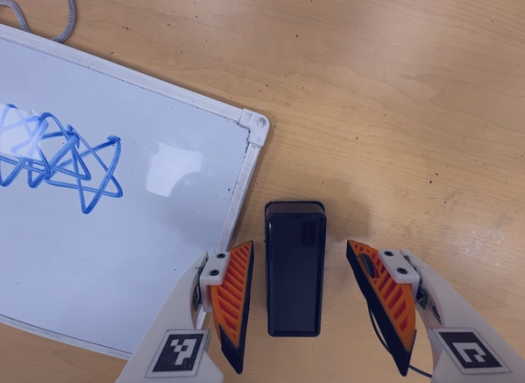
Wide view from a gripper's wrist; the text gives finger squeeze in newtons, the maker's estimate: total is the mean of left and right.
{"total": 0.0}